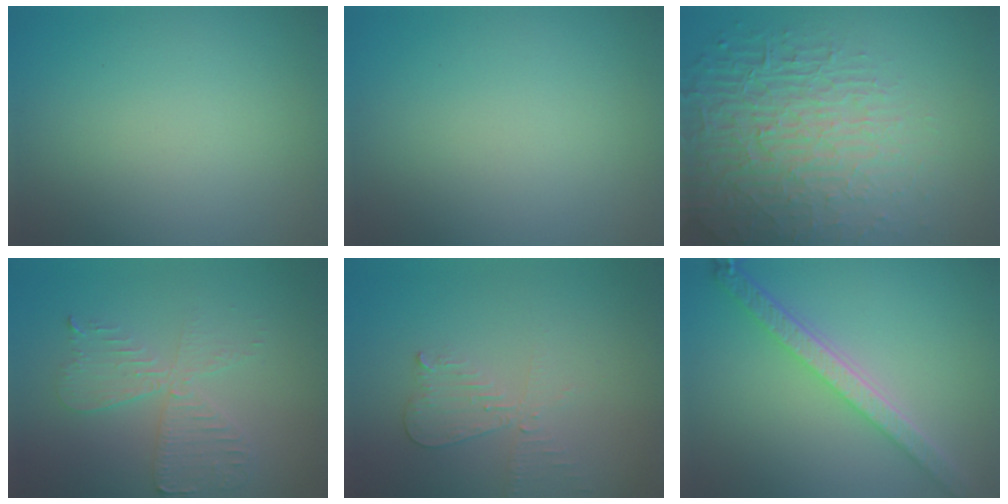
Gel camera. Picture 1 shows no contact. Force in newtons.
{"total": 0.0}
{"total": 7.8, "press": 5.5, "slide": 5.6}
{"total": 4.0, "press": 3.6, "slide": 1.8}
{"total": 2.6, "press": 2.5, "slide": 0.6}
{"total": 4.8, "press": 3.8, "slide": 3.0}